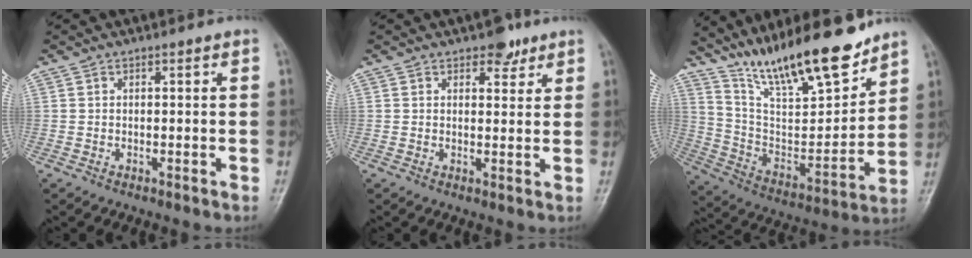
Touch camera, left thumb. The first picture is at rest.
{"total": 3.6, "force": [2.6, 2.0, 1.6], "torque": [-0.001, -0.014, 0.037]}
{"total": 20.9, "force": [16.2, 5.1, 12.2], "torque": [-0.172, -0.085, 0.291]}